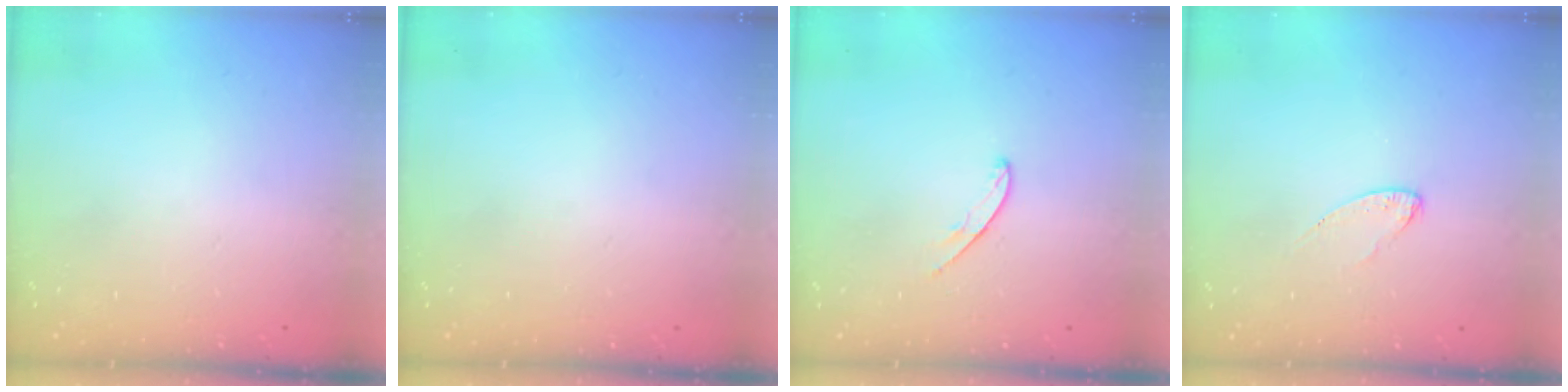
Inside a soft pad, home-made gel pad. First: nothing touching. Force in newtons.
{"total": 0.0}
{"total": 5.0, "press": 4.9, "slide": 0.4}
{"total": 4.2, "press": 4.1, "slide": 0.4}